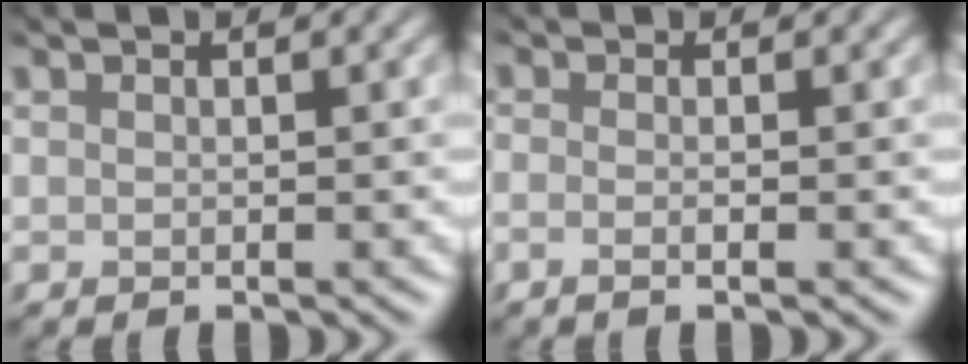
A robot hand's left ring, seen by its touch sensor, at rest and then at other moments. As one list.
[{"total": 1.0, "force": [-0.6, 0.1, 0.8], "torque": [-0.015, -0.010, -0.021]}]